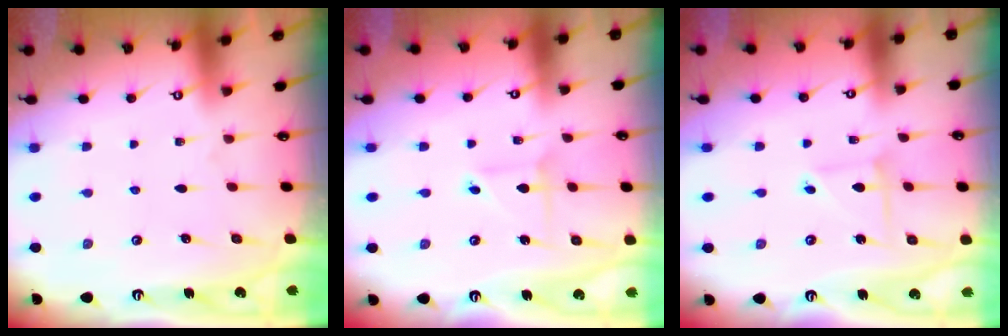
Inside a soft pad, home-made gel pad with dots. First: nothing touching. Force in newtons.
{"total": 2.8, "press": 2.8, "slide": 0.3}
{"total": 3.1, "press": 3.1, "slide": 0.3}